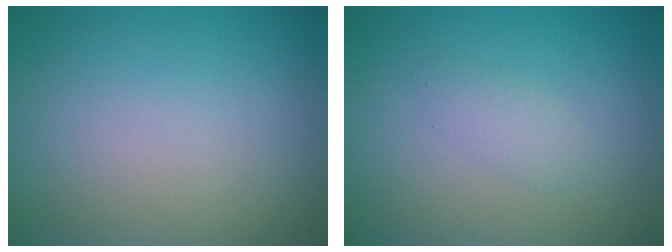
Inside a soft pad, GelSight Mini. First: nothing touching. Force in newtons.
{"total": 1.3, "press": 1.3, "slide": 0.1}